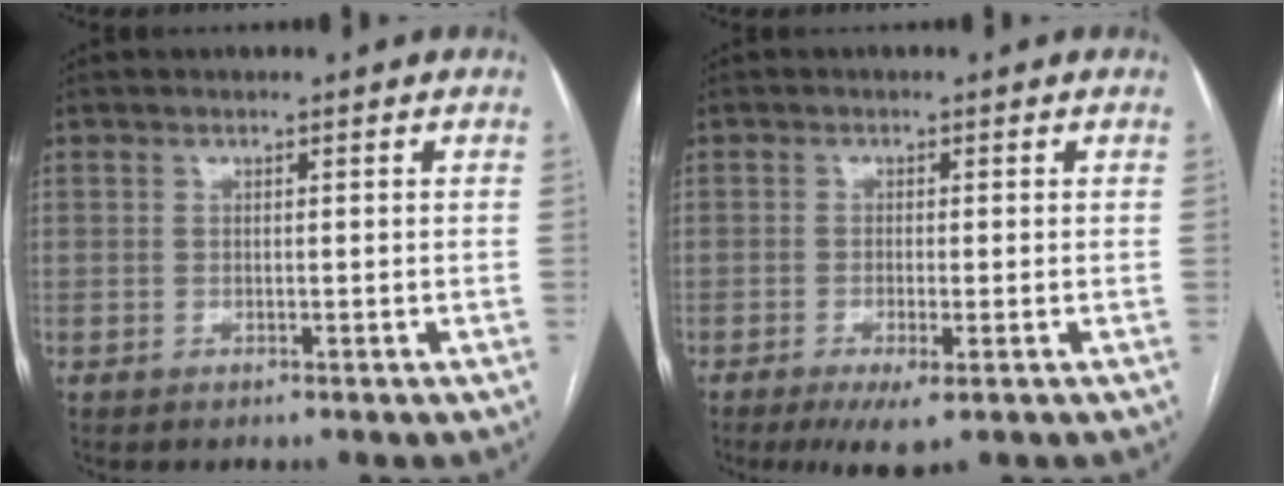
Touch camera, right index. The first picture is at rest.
{"total": 4.2, "force": [-2.1, 0.6, 3.5], "torque": [-0.059, -0.011, -0.032]}